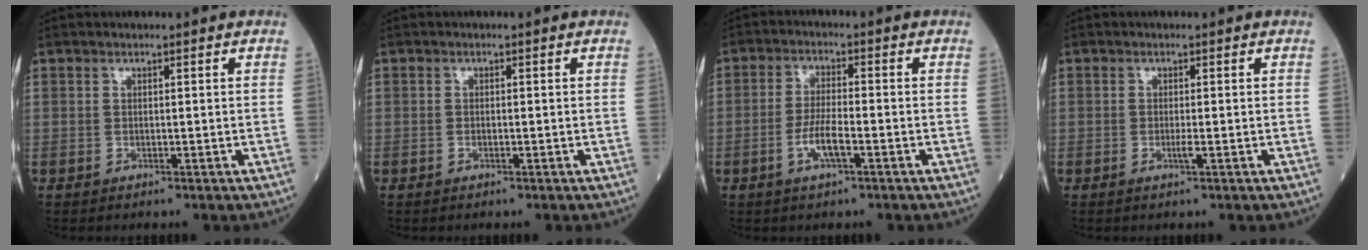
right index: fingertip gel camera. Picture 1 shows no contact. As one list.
[{"total": 0.6, "force": [-0.3, 0.2, 0.4], "torque": [-0.011, 0.000, -0.005]}, {"total": 4.8, "force": [-2.0, 0.8, 4.3], "torque": [-0.087, -0.002, -0.039]}, {"total": 1.1, "force": [-0.4, 0.0, 1.1], "torque": [-0.023, -0.003, -0.007]}]